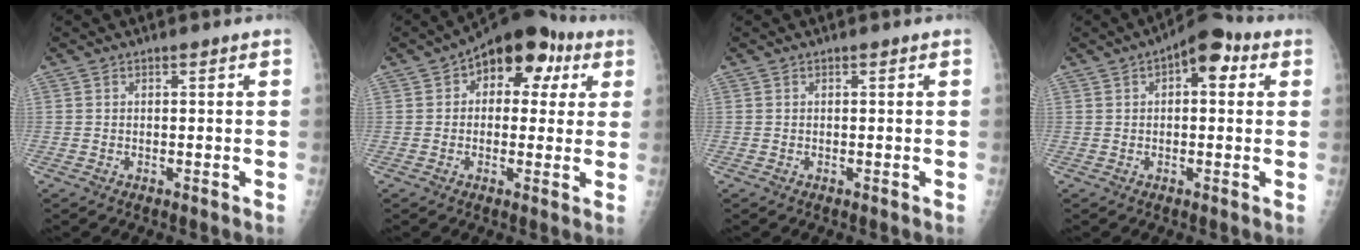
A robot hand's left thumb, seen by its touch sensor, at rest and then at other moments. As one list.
[{"total": 12.1, "force": [4.2, 7.9, 8.2], "torque": [-0.053, 0.017, 0.049]}, {"total": 0.0}, {"total": 8.1, "force": [2.9, 4.2, 6.3], "torque": [-0.060, 0.015, 0.029]}]